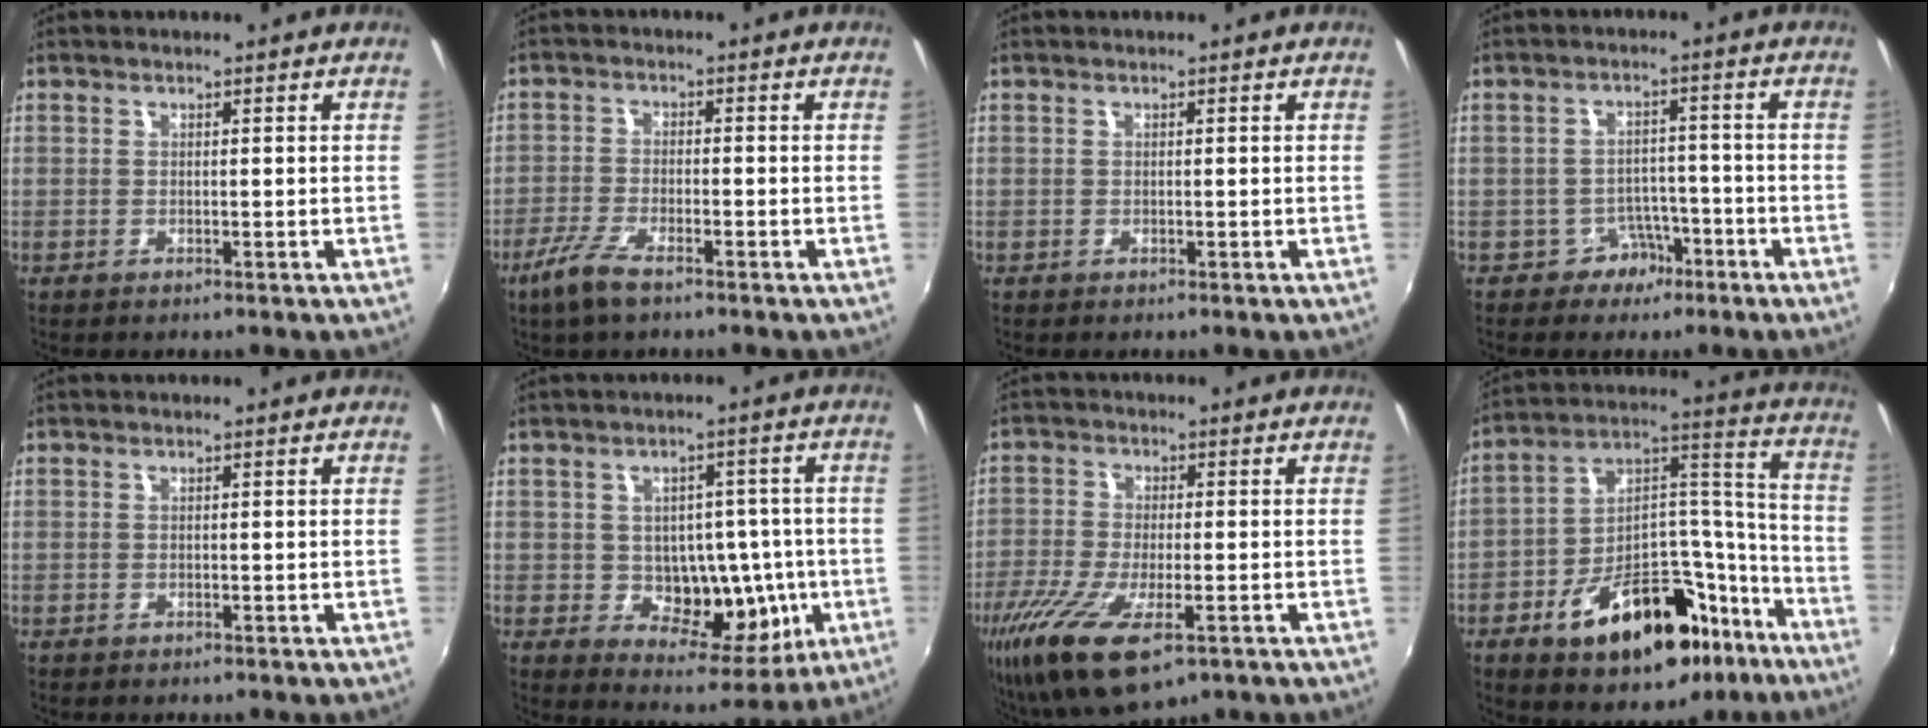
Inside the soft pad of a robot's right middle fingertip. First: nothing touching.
{"total": 6.0, "force": [-4.2, 1.4, 4.0], "torque": [-0.100, -0.012, -0.083]}
{"total": 0.0}
{"total": 4.1, "force": [-2.5, 3.2, 0.5], "torque": [-0.013, 0.011, -0.033]}
{"total": 0.5, "force": [-0.4, 0.4, 0.0], "torque": [-0.002, -0.003, -0.007]}
{"total": 11.4, "force": [-1.6, 8.8, 7.2], "torque": [-0.110, -0.006, -0.008]}
{"total": 16.6, "force": [-8.5, 6.3, 12.8], "torque": [-0.274, -0.064, -0.148]}
{"total": 24.9, "force": [-15.0, 13.3, 14.8], "torque": [-0.224, 0.066, -0.200]}